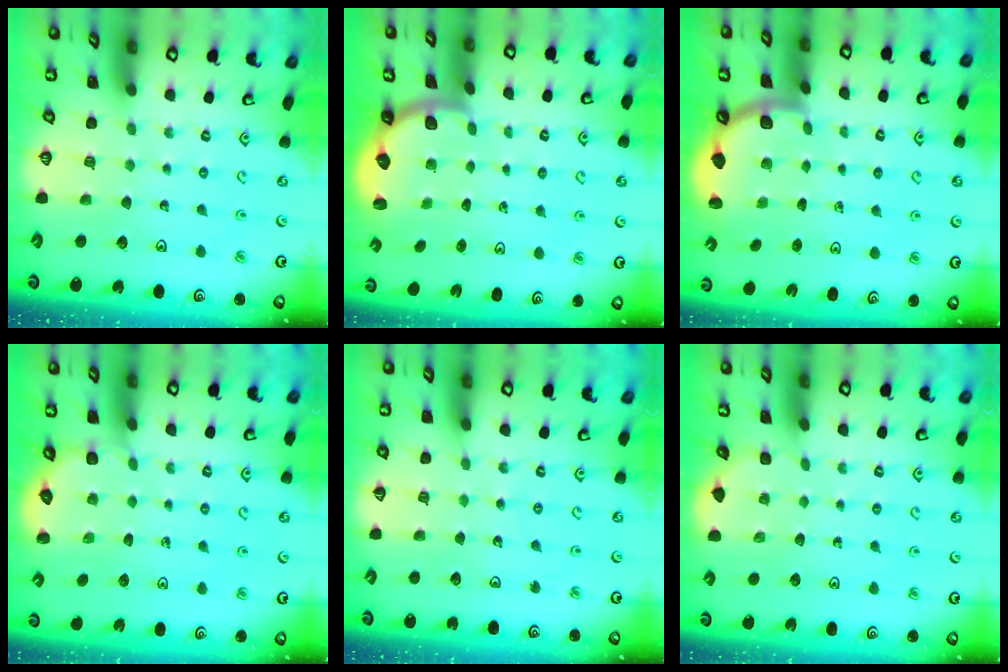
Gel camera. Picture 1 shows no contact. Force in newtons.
{"total": 2.2, "press": 2.1, "slide": 0.8}
{"total": 2.6, "press": 2.6, "slide": 0.4}
{"total": 2.2, "press": 2.2, "slide": 0.3}
{"total": 2.7, "press": 2.6, "slide": 0.3}
{"total": 2.1, "press": 2.1, "slide": 0.2}